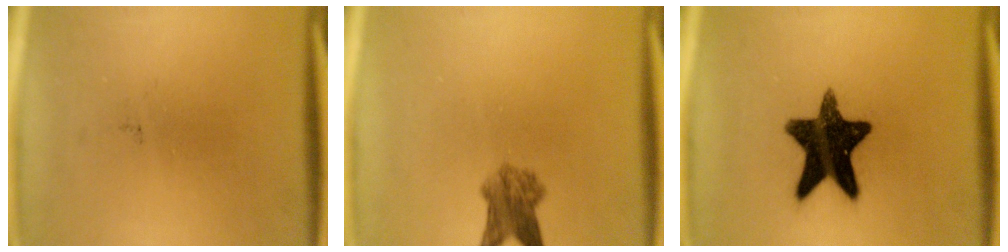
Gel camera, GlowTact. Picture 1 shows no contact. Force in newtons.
{"total": 4.6}
{"total": 14.9}